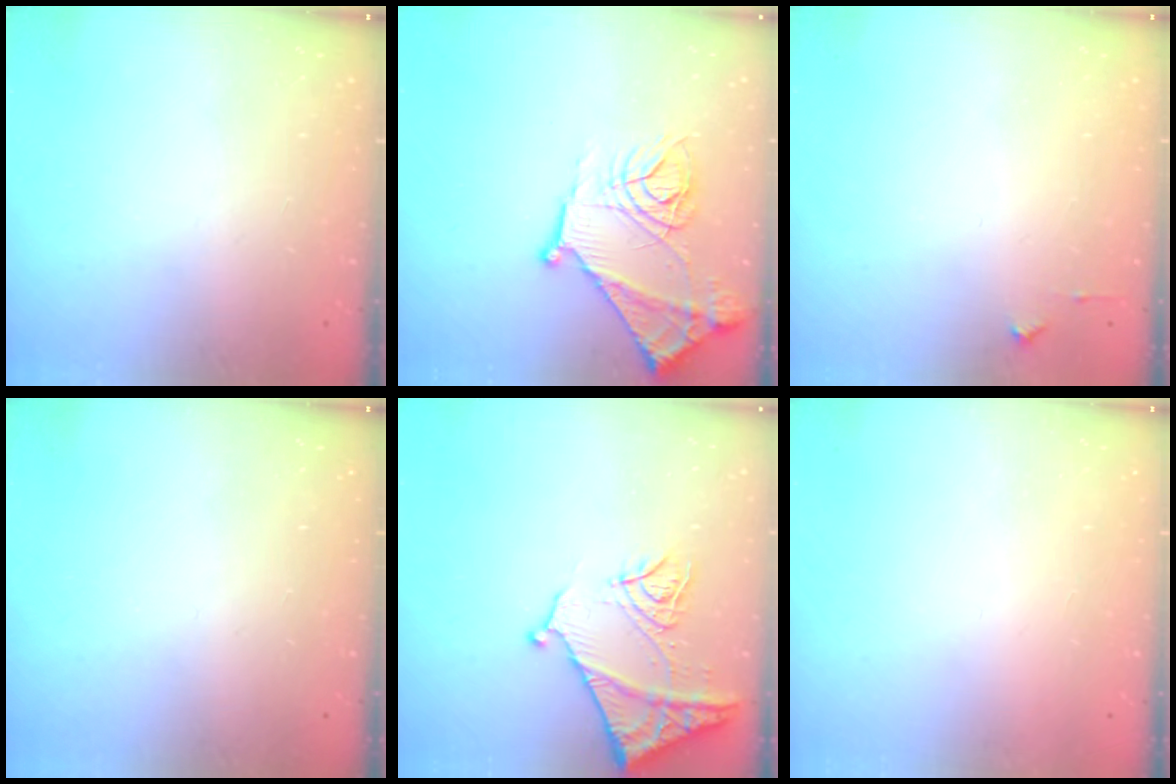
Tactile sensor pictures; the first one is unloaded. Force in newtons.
{"total": 15.5, "press": 15.4, "slide": 1.4}
{"total": 3.0, "press": 3.0, "slide": 0.4}
{"total": 0.0}
{"total": 11.9, "press": 11.8, "slide": 1.4}
{"total": 1.5, "press": 1.5, "slide": 0.1}